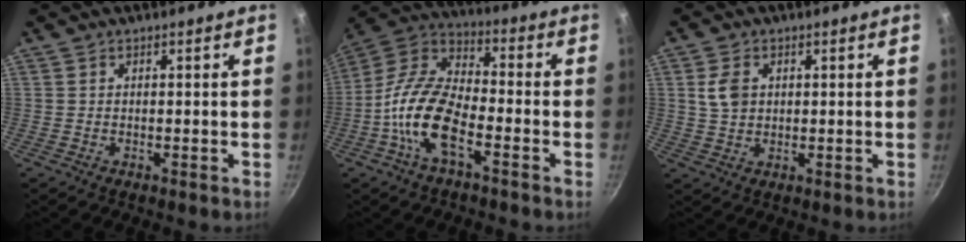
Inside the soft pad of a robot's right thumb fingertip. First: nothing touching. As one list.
[{"total": 14.6, "force": [-5.6, 6.6, 11.8], "torque": [-0.220, 0.044, -0.126]}, {"total": 4.9, "force": [1.2, 3.6, 3.1], "torque": [-0.049, -0.001, 0.024]}]